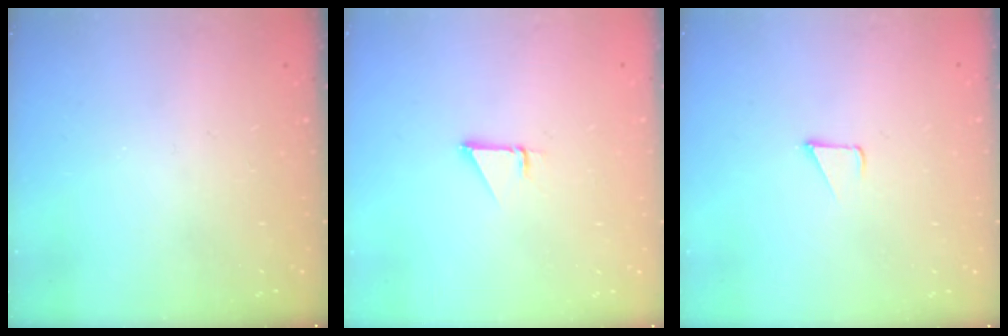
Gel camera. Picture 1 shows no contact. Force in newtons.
{"total": 0.9, "press": 0.9, "slide": 0.1}
{"total": 1.8, "press": 1.7, "slide": 0.1}